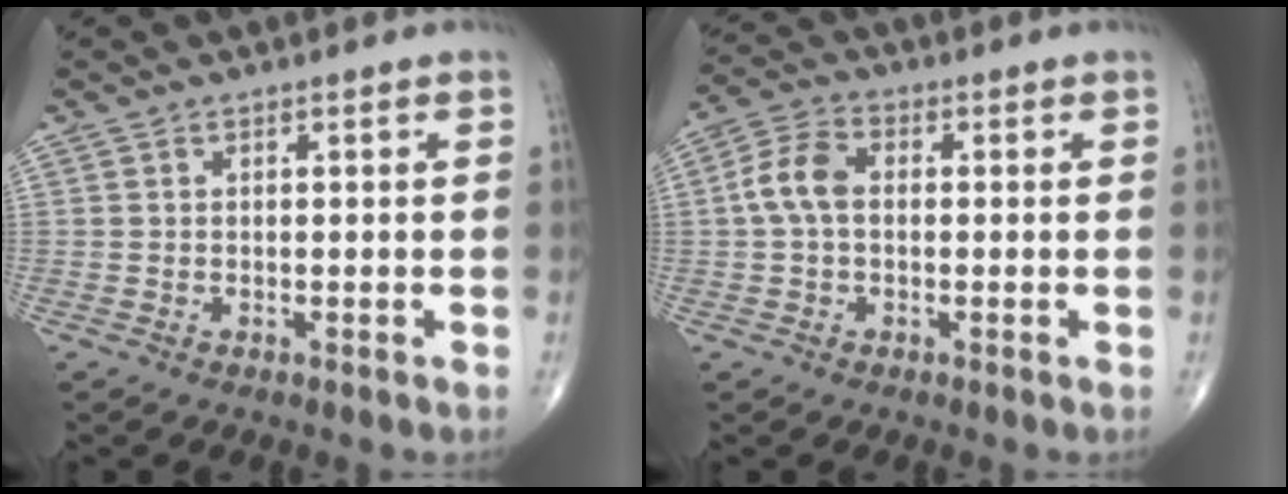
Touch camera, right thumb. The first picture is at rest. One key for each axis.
{"total": 6.6, "fx": 0.2, "fy": 4.3, "fz": 5.1, "tx": -0.104, "ty": 0.021, "tz": -0.005}